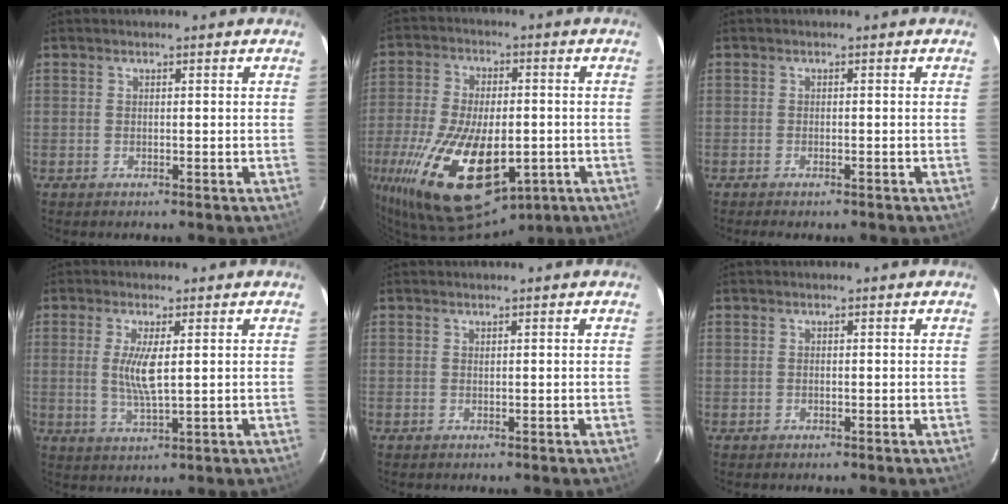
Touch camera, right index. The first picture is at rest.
{"total": 26.0, "force": [-9.0, 13.3, 20.4], "torque": [-0.432, -0.056, -0.132]}
{"total": 1.8, "force": [-1.5, 0.5, 0.9], "torque": [-0.023, -0.003, -0.028]}
{"total": 5.7, "force": [0.8, 1.0, 5.5], "torque": [-0.112, -0.007, 0.014]}
{"total": 0.0}
{"total": 0.0}